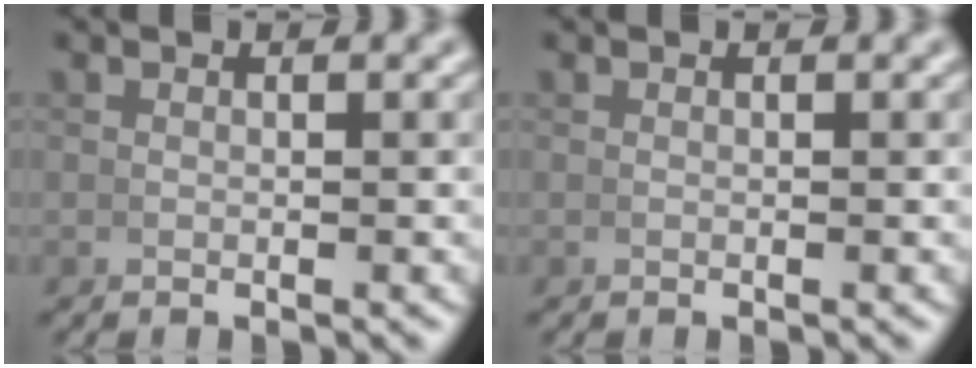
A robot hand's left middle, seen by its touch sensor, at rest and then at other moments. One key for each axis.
{"total": 0.0}